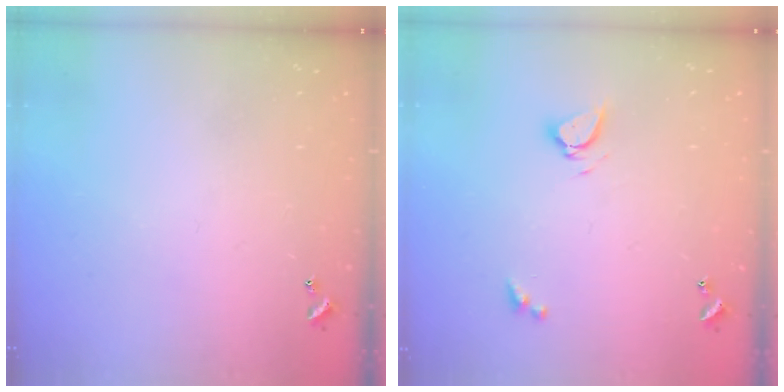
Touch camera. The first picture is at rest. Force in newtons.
{"total": 3.3, "press": 3.3, "slide": 0.5}